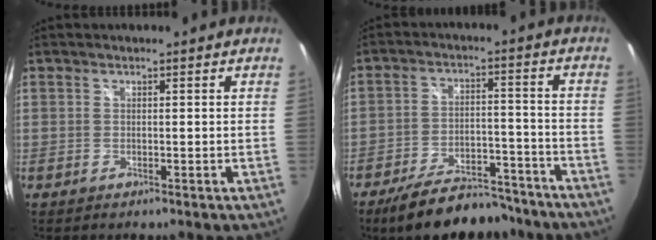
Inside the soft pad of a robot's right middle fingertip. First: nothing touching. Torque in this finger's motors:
{"motor_torque": [1.10, -1.04, 0.36, 0.16]}